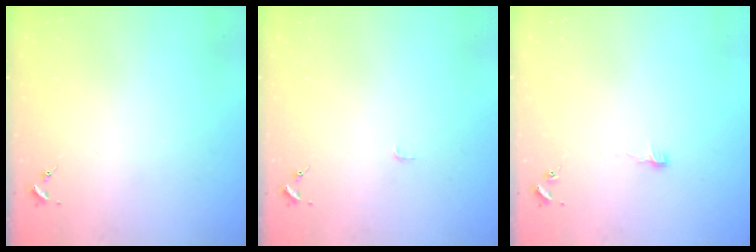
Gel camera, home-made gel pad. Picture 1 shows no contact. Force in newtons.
{"total": 2.8, "press": 2.8, "slide": 0.3}
{"total": 3.0, "press": 3.0, "slide": 0.3}